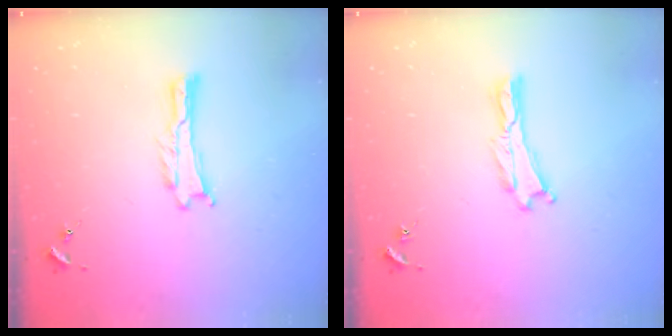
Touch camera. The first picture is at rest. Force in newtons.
{"total": 0.0}